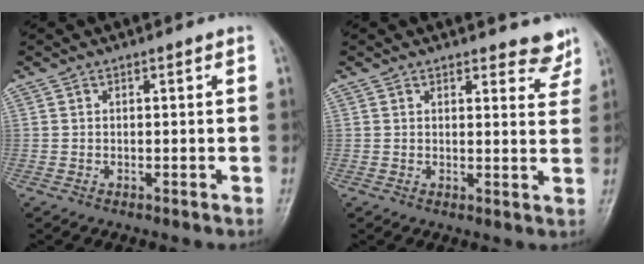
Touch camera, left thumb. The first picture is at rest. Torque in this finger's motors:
{"motor_torque": [-0.11, -0.11, -0.17, -0.25, 0.03]}